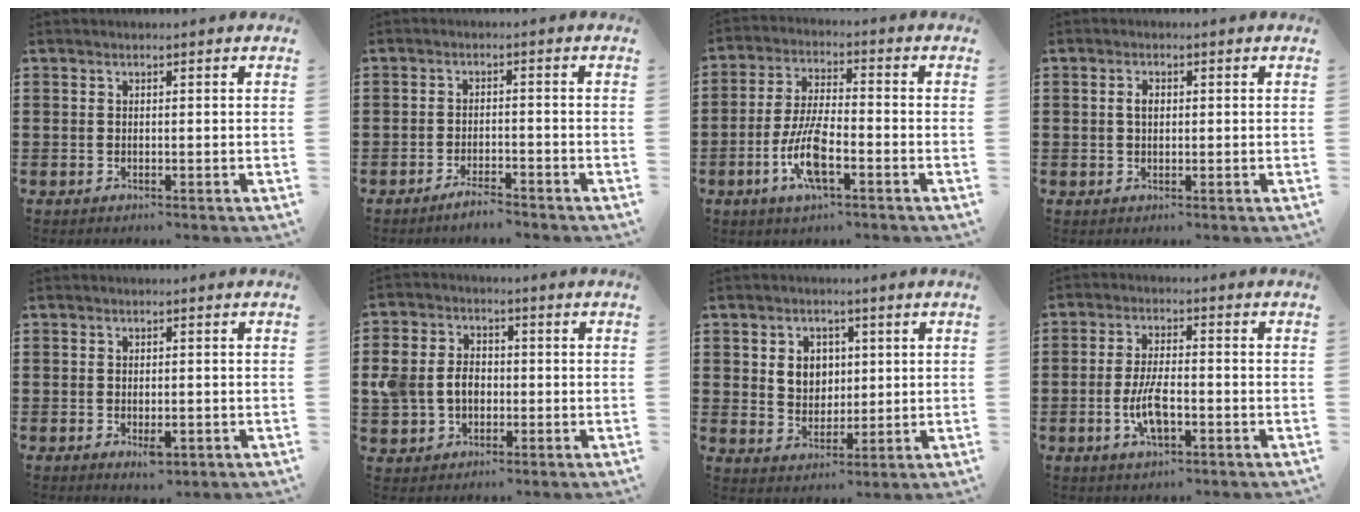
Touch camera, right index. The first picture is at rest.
{"total": 2.9, "force": [-2.8, 0.2, 0.8], "torque": [-0.015, 0.004, -0.054]}
{"total": 8.7, "force": [-3.3, 2.5, 7.6], "torque": [-0.169, -0.011, -0.066]}
{"total": 1.9, "force": [0.3, 1.1, 1.5], "torque": [-0.031, 0.008, 0.003]}
{"total": 2.1, "force": [-0.8, 0.9, 1.7], "torque": [-0.031, -0.001, -0.014]}
{"total": 6.1, "force": [-0.6, 5.0, 3.5], "torque": [-0.096, 0.006, -0.016]}
{"total": 4.8, "force": [1.3, 4.1, 2.0], "torque": [-0.048, 0.011, 0.019]}
{"total": 7.7, "force": [-2.4, 3.4, 6.5], "torque": [-0.141, -0.001, -0.046]}